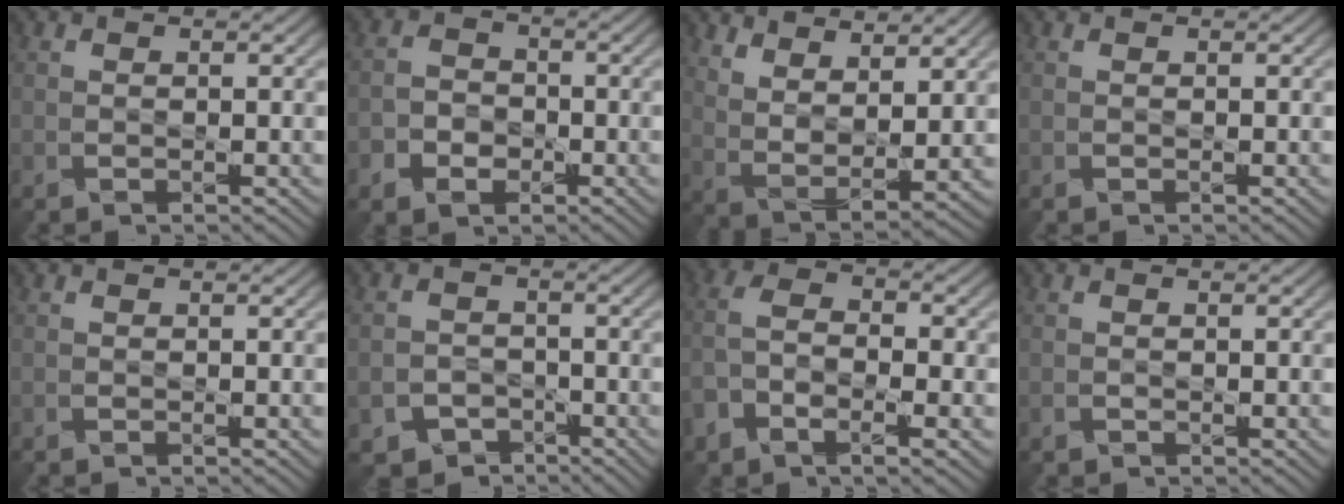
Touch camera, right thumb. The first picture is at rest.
{"total": 3.6, "force": [-1.7, 2.8, 1.4], "torque": [-0.021, -0.004, -0.040]}
{"total": 8.0, "force": [5.8, 2.3, 5.0], "torque": [-0.109, -0.017, 0.114]}
{"total": 0.0}
{"total": 0.0}
{"total": 4.3, "force": [-2.6, 3.2, 1.1], "torque": [-0.021, -0.003, -0.043]}
{"total": 5.9, "force": [-2.7, 2.7, 4.5], "torque": [-0.096, -0.007, -0.057]}
{"total": 0.5, "force": [-0.2, 0.4, 0.2], "torque": [-0.005, -0.003, -0.004]}